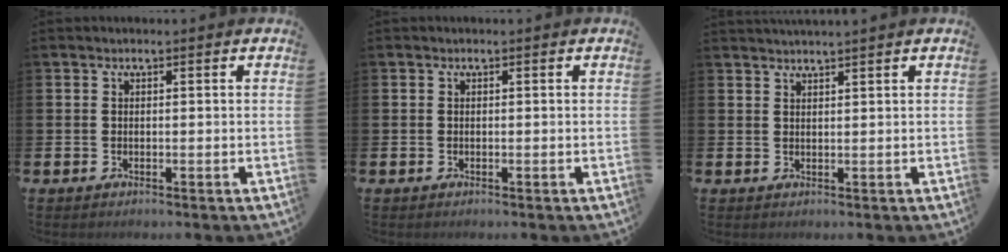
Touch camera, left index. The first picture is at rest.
{"total": 0.0}
{"total": 1.6, "force": [1.6, -0.4, -0.1], "torque": [-0.006, -0.003, 0.031]}